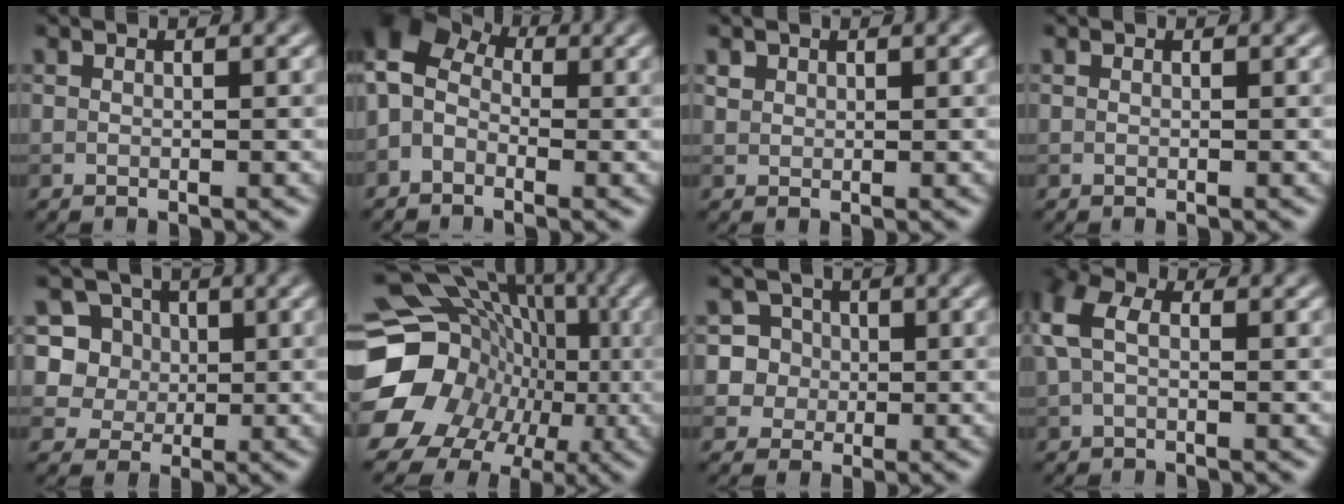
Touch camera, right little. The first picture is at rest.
{"total": 7.3, "force": [0.2, 5.2, 5.0], "torque": [-0.095, 0.039, -0.025]}
{"total": 0.8, "force": [0.4, 0.7, 0.2], "torque": [-0.005, 0.000, 0.009]}
{"total": 0.0}
{"total": 8.3, "force": [2.6, 7.3, 3.0], "torque": [-0.076, 0.025, 0.039]}
{"total": 18.2, "force": [-4.2, 15.7, 8.1], "torque": [-0.146, -0.012, -0.091]}
{"total": 7.0, "force": [1.4, 6.6, 1.8], "torque": [-0.040, 0.033, 0.011]}
{"total": 4.7, "force": [0.6, 3.1, 3.5], "torque": [-0.095, 0.012, 0.002]}